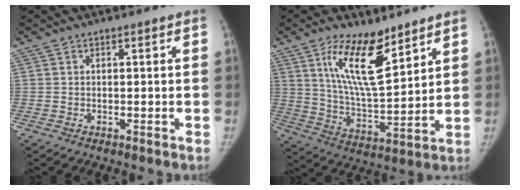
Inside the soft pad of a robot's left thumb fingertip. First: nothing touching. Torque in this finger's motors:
{"motor_torque": [0.25, 0.28, 1.84, -0.92, 0.39]}